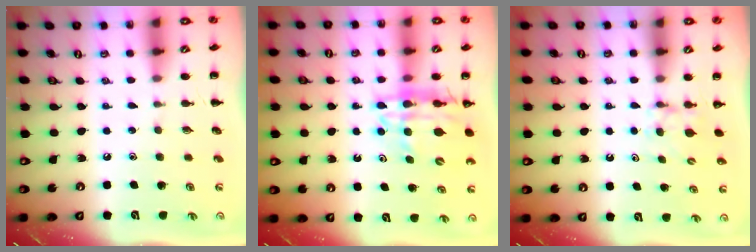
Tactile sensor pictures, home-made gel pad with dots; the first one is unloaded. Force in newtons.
{"total": 14.2, "press": 13.6, "slide": 3.8}
{"total": 4.2, "press": 4.0, "slide": 1.5}